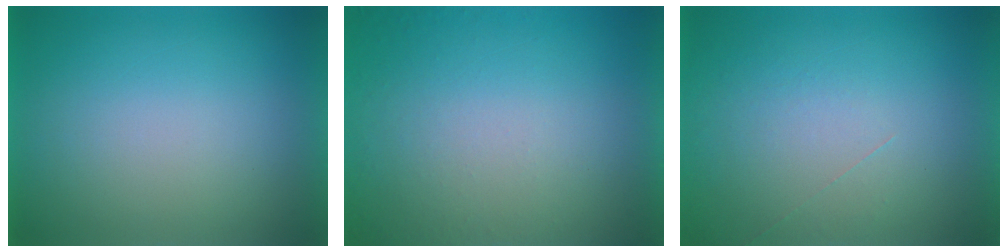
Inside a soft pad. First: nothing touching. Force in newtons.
{"total": 4.7}
{"total": 1.2}